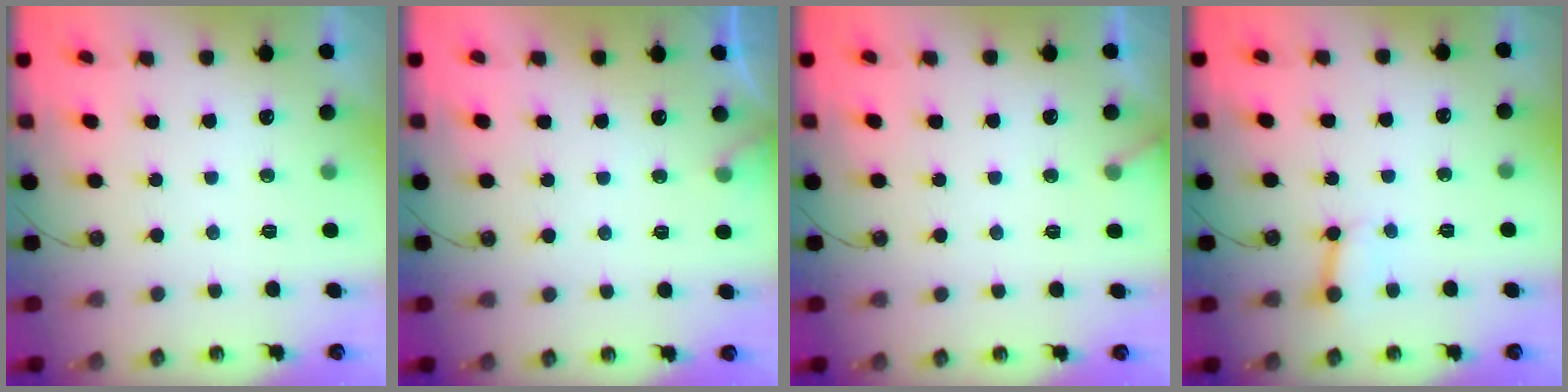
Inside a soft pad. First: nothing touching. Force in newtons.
{"total": 5.0, "press": 5.0, "slide": 0.3}
{"total": 4.9, "press": 4.8, "slide": 0.4}
{"total": 2.6, "press": 2.6, "slide": 0.1}